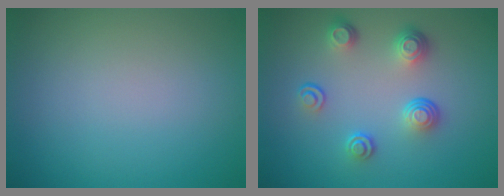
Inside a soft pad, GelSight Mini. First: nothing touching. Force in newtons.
{"total": 3.8, "press": 2.8, "slide": 2.7}